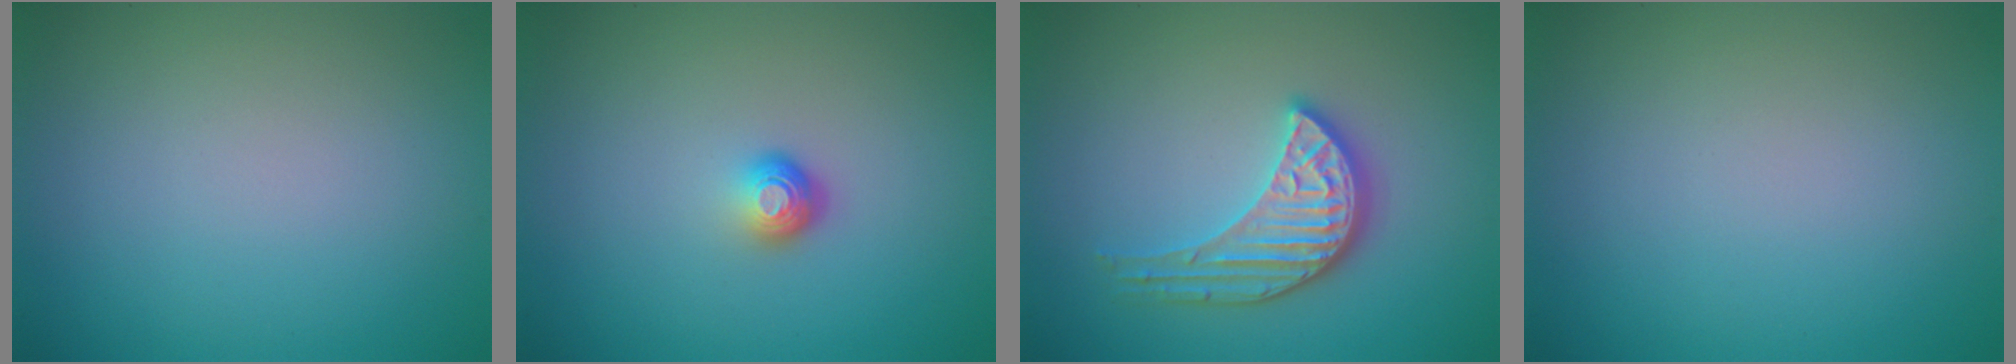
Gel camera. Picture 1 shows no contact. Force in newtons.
{"total": 1.7, "press": 1.1, "slide": 1.3}
{"total": 3.9, "press": 3.5, "slide": 1.6}
{"total": 0.0}